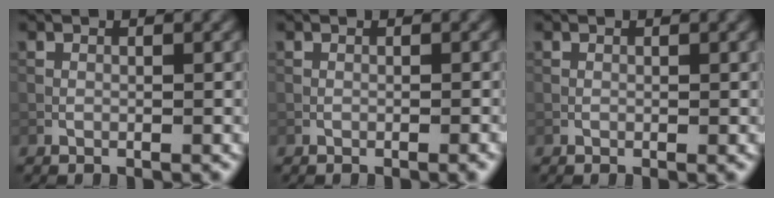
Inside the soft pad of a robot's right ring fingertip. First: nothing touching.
{"total": 0.9, "force": [-0.7, 0.2, 0.6], "torque": [-0.016, 0.004, -0.010]}
{"total": 0.0}